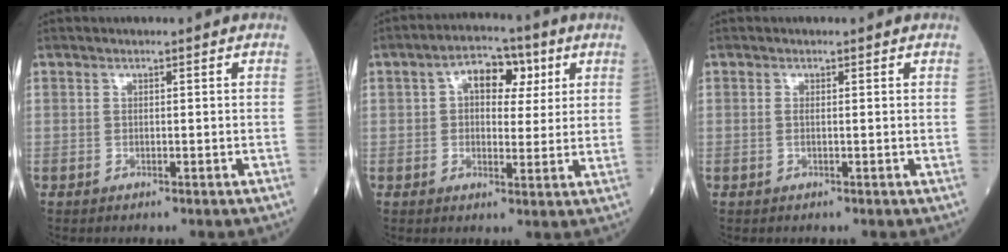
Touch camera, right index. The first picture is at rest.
{"total": 7.3, "force": [2.4, 4.2, 5.4], "torque": [-0.078, 0.026, 0.034]}
{"total": 0.5, "force": [0.0, 0.1, 0.5], "torque": [-0.016, -0.002, -0.001]}